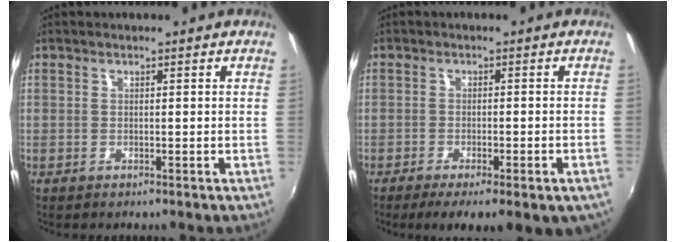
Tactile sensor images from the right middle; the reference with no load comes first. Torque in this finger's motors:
{"motor_torque": [1.06, -1.08, 0.34, 0.09]}